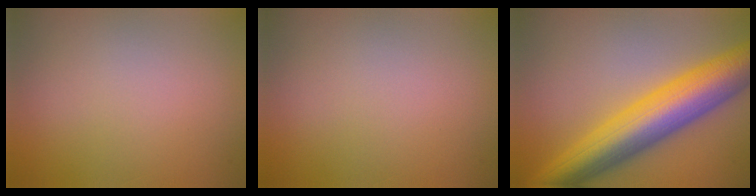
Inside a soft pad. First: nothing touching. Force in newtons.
{"total": 0.0}
{"total": 10.7, "press": 10.7, "slide": 0.2}